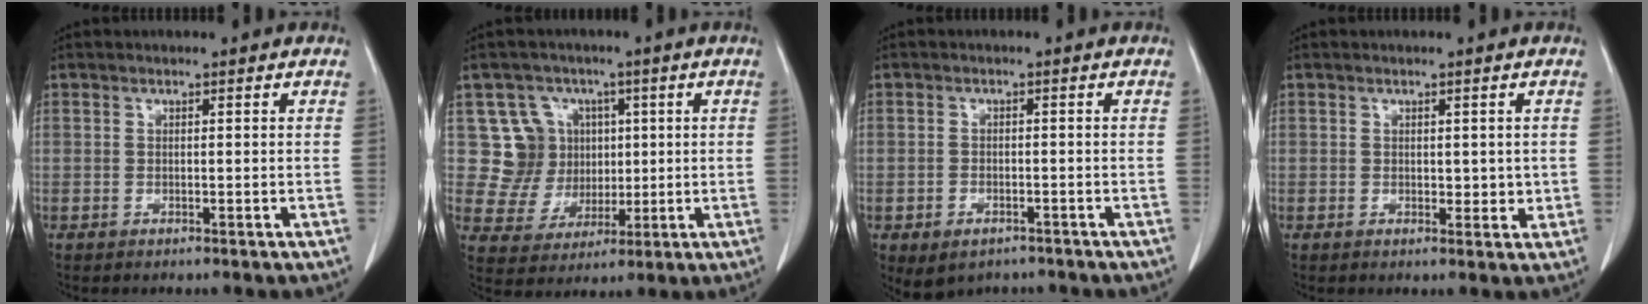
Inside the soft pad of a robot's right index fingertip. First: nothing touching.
{"total": 9.0, "force": [2.4, 8.6, 1.1], "torque": [-0.016, 0.029, 0.052]}
{"total": 5.1, "force": [-3.4, 3.1, 2.1], "torque": [-0.036, 0.001, -0.042]}
{"total": 2.5, "force": [0.4, 1.5, 1.9], "torque": [-0.020, -0.006, 0.008]}